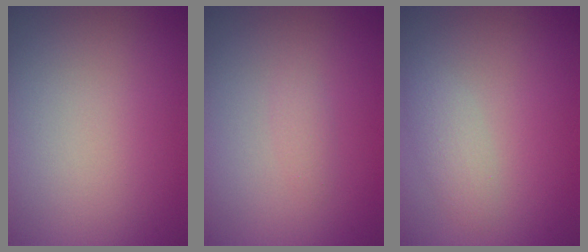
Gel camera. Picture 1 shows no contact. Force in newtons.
{"total": 0.8, "press": 0.8, "slide": 0.1}
{"total": 1.6, "press": 1.6, "slide": 0.1}